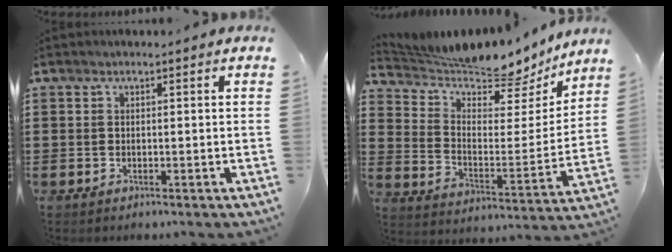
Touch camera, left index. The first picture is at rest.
{"total": 7.0, "force": [6.9, 0.9, 0.7], "torque": [-0.038, -0.066, 0.115]}